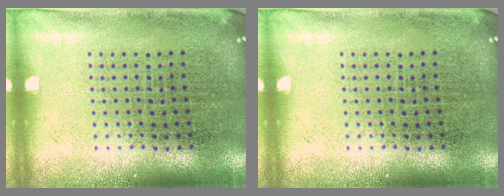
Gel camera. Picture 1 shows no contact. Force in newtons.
{"total": 0.0}